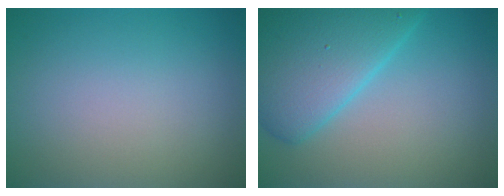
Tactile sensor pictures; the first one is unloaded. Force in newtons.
{"total": 7.3, "press": 7.3, "slide": 0.3}